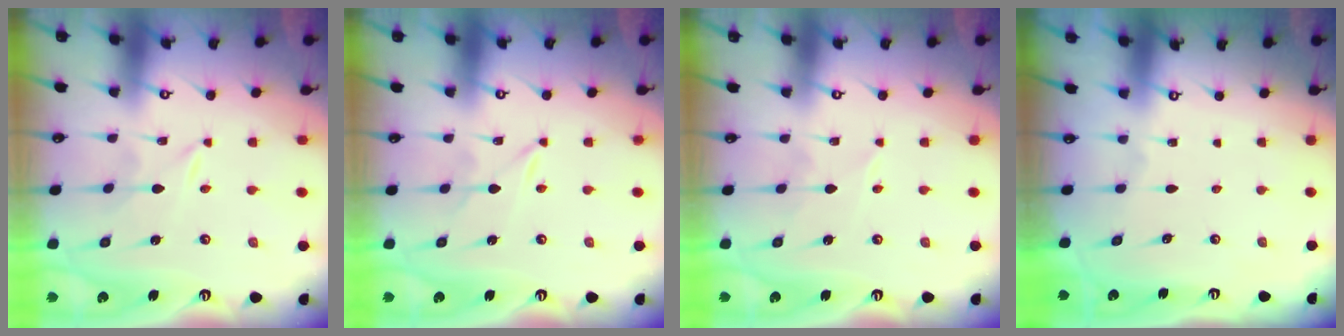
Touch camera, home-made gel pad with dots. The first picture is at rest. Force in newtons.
{"total": 0.0}
{"total": 2.6, "press": 2.6, "slide": 0.2}
{"total": 0.0}